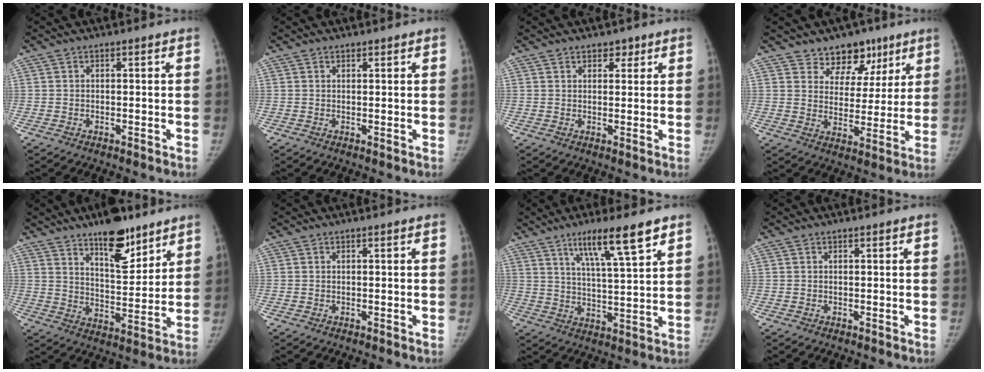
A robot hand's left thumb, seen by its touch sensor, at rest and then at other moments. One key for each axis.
{"total": 0.6, "fx": 0.5, "fy": 0.3, "fz": 0.0, "tx": 0.003, "ty": -0.004, "tz": 0.007}
{"total": 2.0, "fx": 1.3, "fy": 1.3, "fz": 0.7, "tx": 0.009, "ty": -0.004, "tz": 0.014}
{"total": 9.9, "fx": 6.8, "fy": 6.8, "fz": 2.5, "tx": 0.017, "ty": -0.031, "tz": 0.106}
{"total": 13.3, "fx": 9.3, "fy": 5.0, "fz": 8.1, "tx": -0.089, "ty": -0.065, "tz": 0.150}
{"total": 0.0}
{"total": 11.7, "fx": 7.3, "fy": 1.4, "fz": 9.0, "tx": -0.146, "ty": -0.034, "tz": 0.125}
{"total": 0.0}